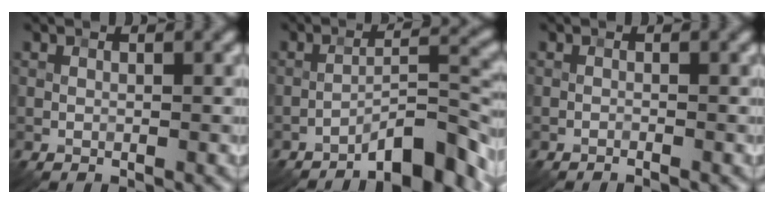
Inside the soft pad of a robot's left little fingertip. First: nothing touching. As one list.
[{"total": 6.3, "force": [-4.9, 0.8, 3.9], "torque": [-0.055, 0.018, -0.081]}, {"total": 0.6, "force": [-0.5, 0.0, 0.3], "torque": [-0.003, 0.002, -0.012]}]